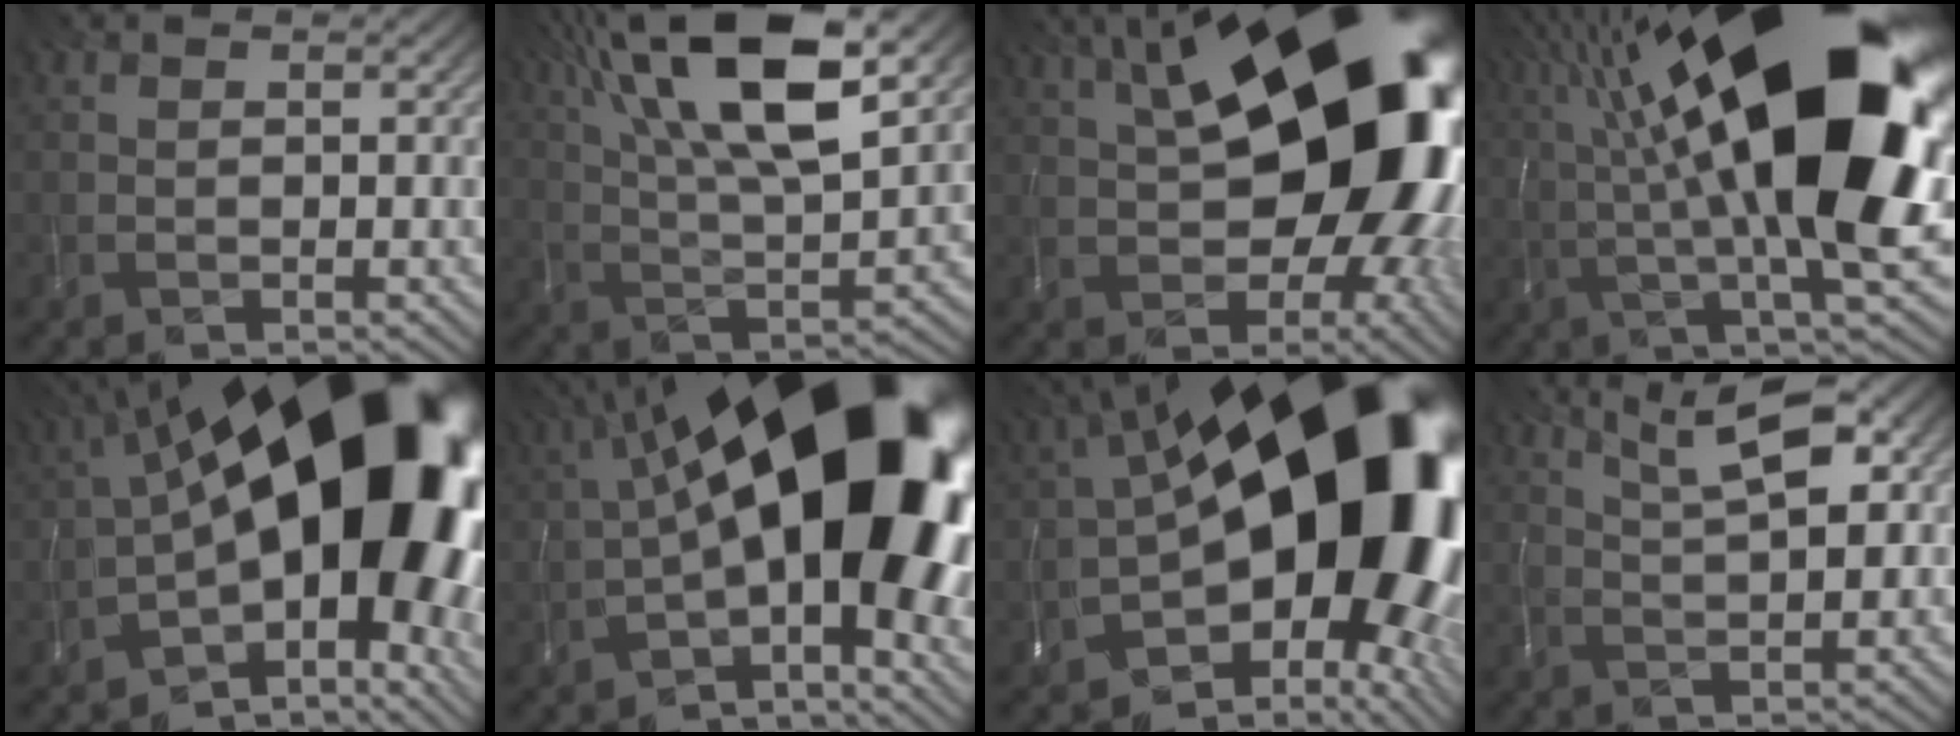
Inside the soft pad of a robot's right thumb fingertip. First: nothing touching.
{"total": 16.1, "force": [8.2, 4.8, 13.1], "torque": [-0.273, 0.023, 0.148]}
{"total": 21.2, "force": [4.4, 11.7, 17.1], "torque": [-0.240, 0.026, 0.077]}
{"total": 22.2, "force": [5.4, 6.6, 20.5], "torque": [-0.343, 0.048, 0.085]}
{"total": 20.6, "force": [0.5, 10.3, 17.9], "torque": [-0.260, -0.015, 0.025]}
{"total": 19.8, "force": [0.6, 8.2, 18.1], "torque": [-0.274, 0.012, 0.018]}
{"total": 21.1, "force": [0.4, 11.6, 17.5], "torque": [-0.268, -0.042, 0.033]}
{"total": 7.2, "force": [3.8, 1.8, 5.8], "torque": [-0.104, 0.021, 0.061]}